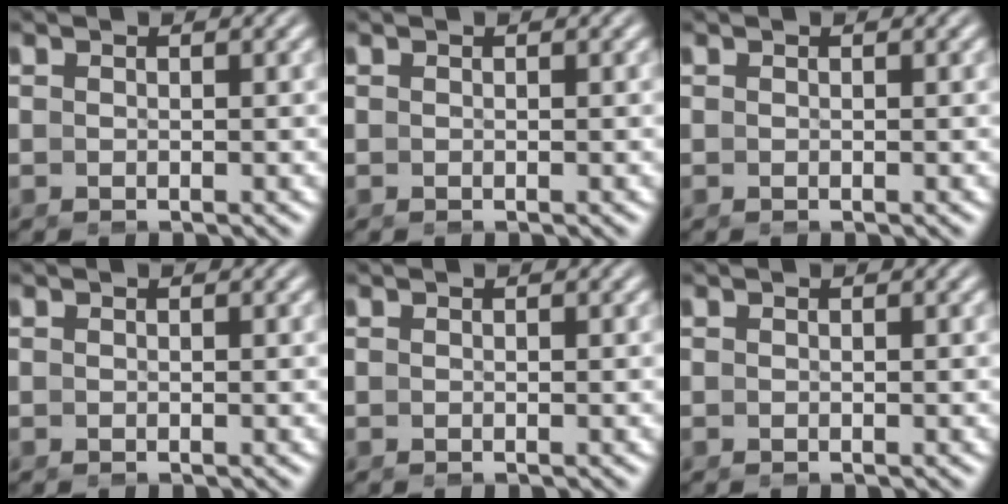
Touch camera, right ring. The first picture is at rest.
{"total": 0.0}
{"total": 0.0}
{"total": 0.0}
{"total": 0.0}
{"total": 0.0}